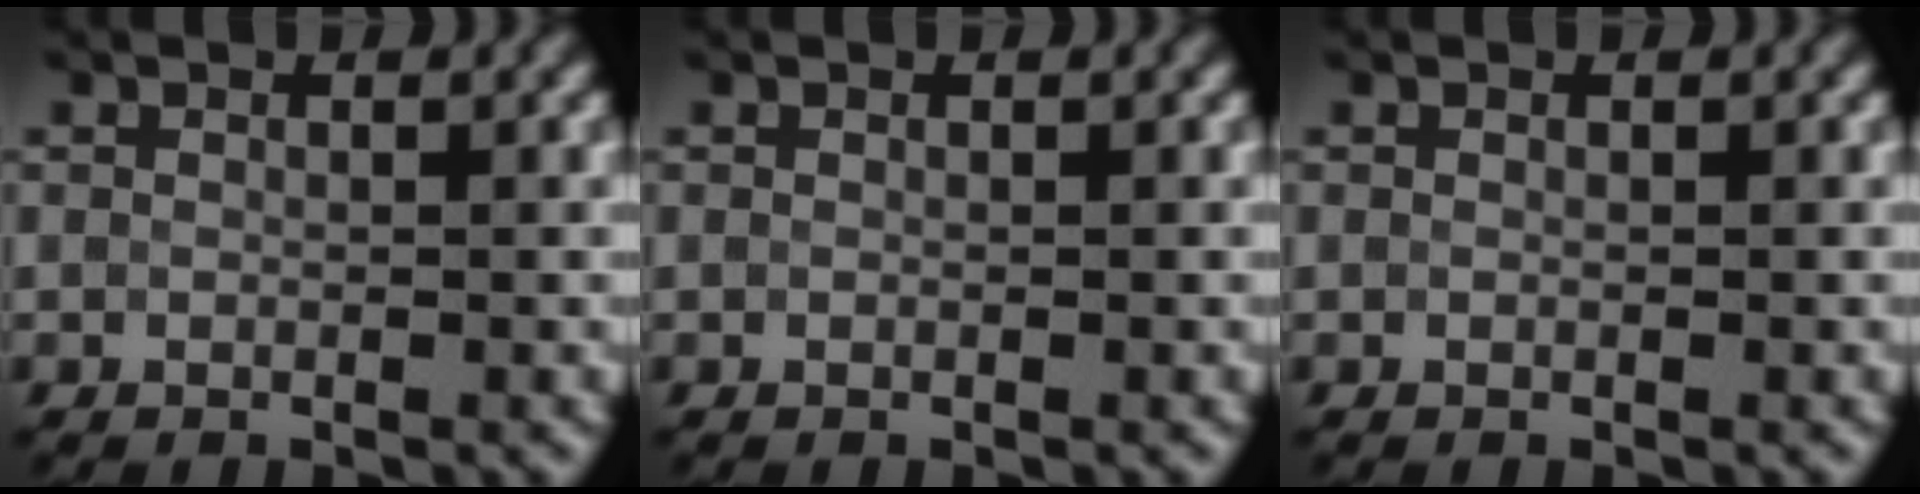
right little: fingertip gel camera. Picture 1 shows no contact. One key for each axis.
{"total": 0.0}
{"total": 0.0}